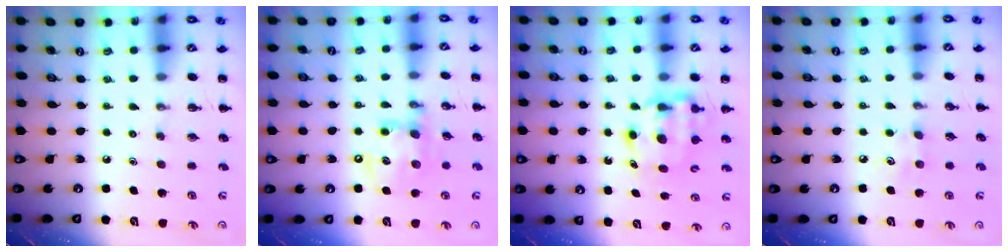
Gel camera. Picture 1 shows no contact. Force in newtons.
{"total": 13.9, "press": 13.7, "slide": 2.3}
{"total": 6.6, "press": 6.5, "slide": 1.0}
{"total": 4.6, "press": 4.5, "slide": 1.1}